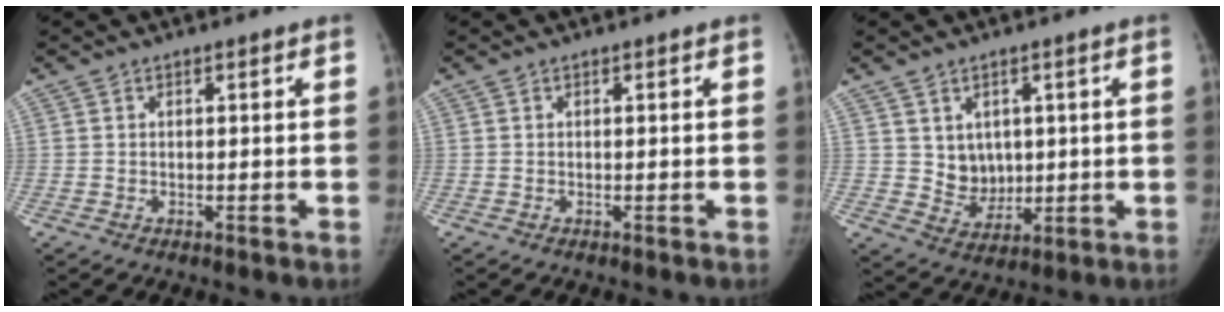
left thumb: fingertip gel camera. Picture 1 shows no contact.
{"total": 0.0}
{"total": 6.4, "force": [1.4, 5.3, 3.2], "torque": [-0.023, -0.016, 0.039]}